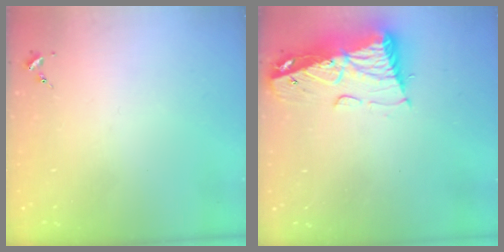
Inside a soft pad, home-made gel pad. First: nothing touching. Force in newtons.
{"total": 14.6, "press": 14.6, "slide": 1.6}